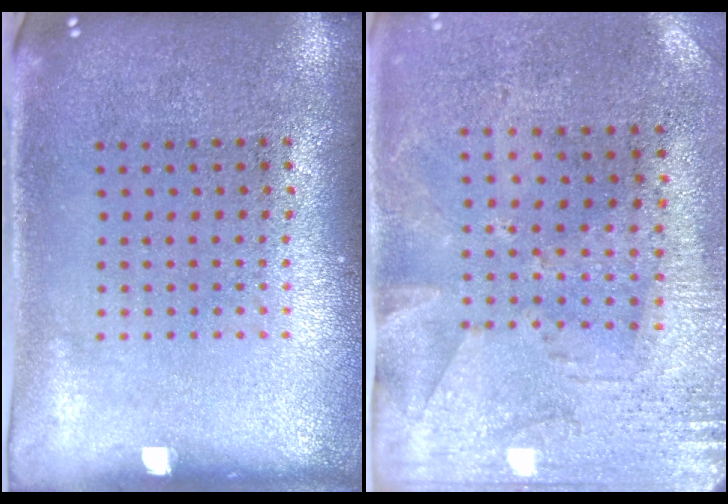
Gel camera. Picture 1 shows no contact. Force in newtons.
{"total": 2.8, "press": 2.2, "slide": 1.6}